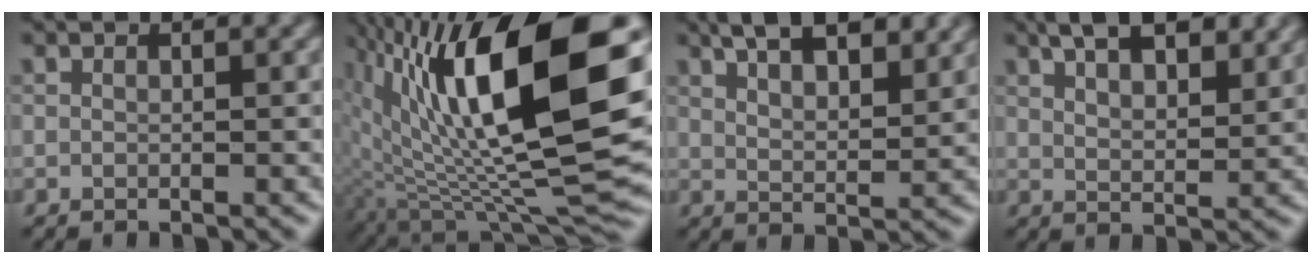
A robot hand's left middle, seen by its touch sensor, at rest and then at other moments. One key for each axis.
{"total": 17.4, "fx": 4.0, "fy": 6.5, "fz": 15.7, "tx": -0.254, "ty": 0.004, "tz": 0.073}
{"total": 8.2, "fx": 5.4, "fy": 3.1, "fz": 5.3, "tx": -0.064, "ty": 0.021, "tz": 0.064}
{"total": 7.1, "fx": 4.6, "fy": 2.8, "fz": 4.7, "tx": -0.062, "ty": 0.019, "tz": 0.059}